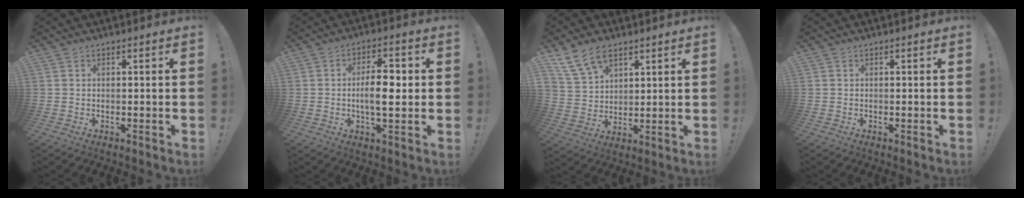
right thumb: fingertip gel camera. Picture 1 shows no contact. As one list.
[{"total": 9.5, "force": [-0.7, 3.9, 8.7], "torque": [-0.143, 0.009, -0.016]}, {"total": 10.2, "force": [6.9, 6.0, 4.4], "torque": [-0.084, -0.028, 0.137]}, {"total": 0.0}]